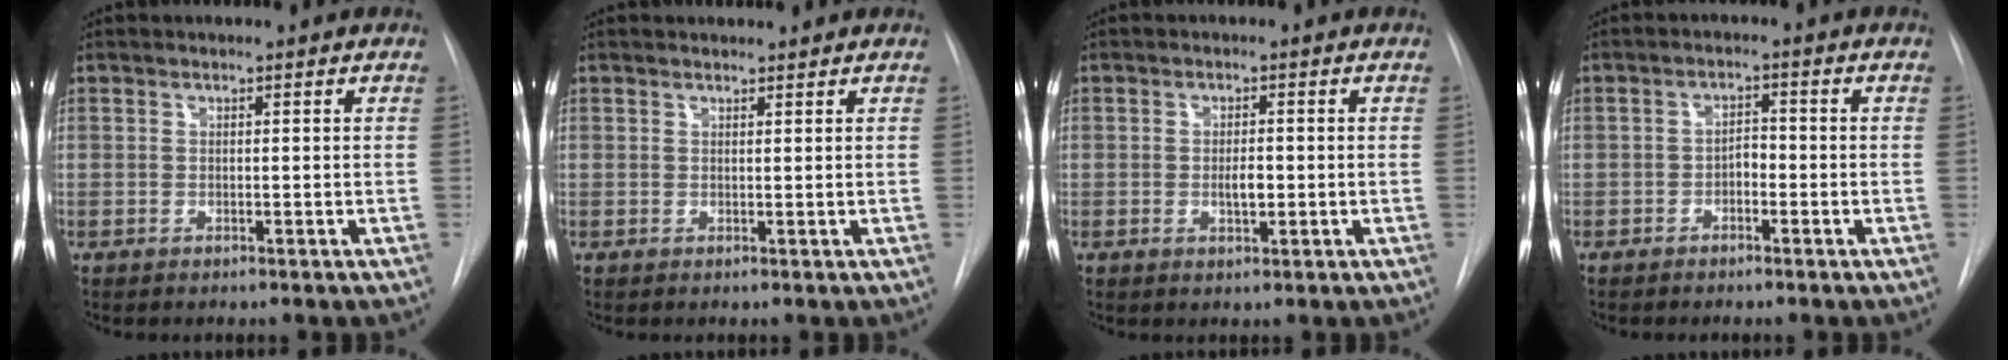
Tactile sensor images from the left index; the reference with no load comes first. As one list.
[{"total": 2.0, "force": [2.0, 0.4, 0.3], "torque": [-0.009, 0.011, 0.028]}, {"total": 2.4, "force": [-0.3, 0.9, 2.2], "torque": [-0.039, 0.000, -0.004]}, {"total": 2.1, "force": [-1.0, 1.1, 1.4], "torque": [-0.016, 0.008, -0.019]}]